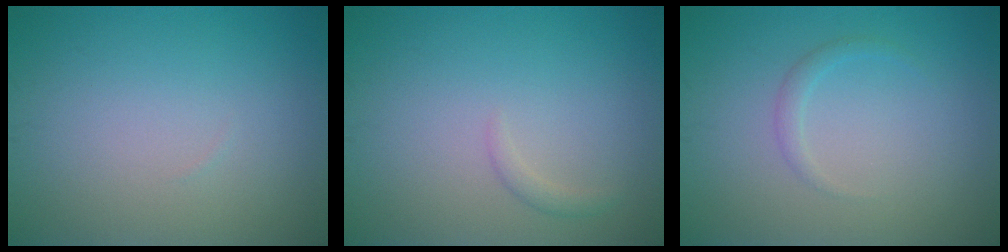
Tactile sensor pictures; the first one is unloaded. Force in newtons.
{"total": 0.8, "press": 0.8, "slide": 0.0}
{"total": 1.0, "press": 1.0, "slide": 0.1}